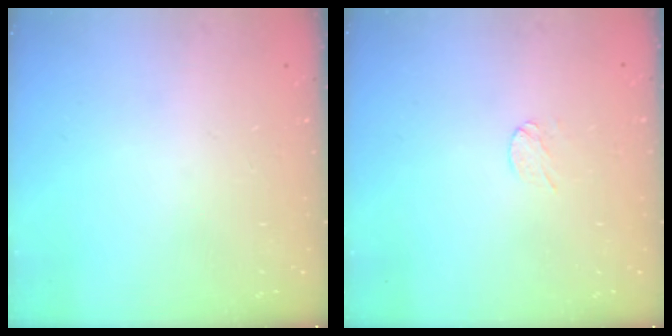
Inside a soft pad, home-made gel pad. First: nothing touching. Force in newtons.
{"total": 3.0, "press": 3.0, "slide": 0.2}